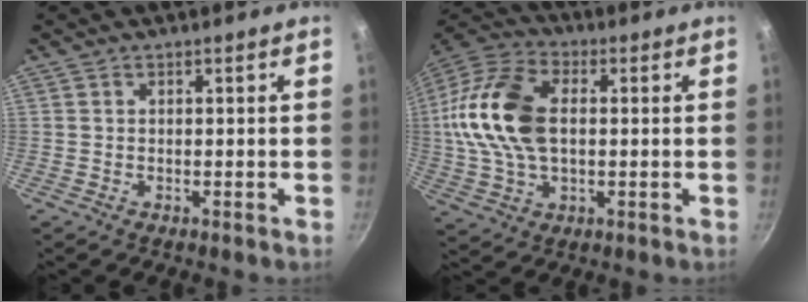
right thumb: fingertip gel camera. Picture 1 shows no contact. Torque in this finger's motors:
{"motor_torque": [2.17, 2.83, 0.63, -0.33, 0.54]}